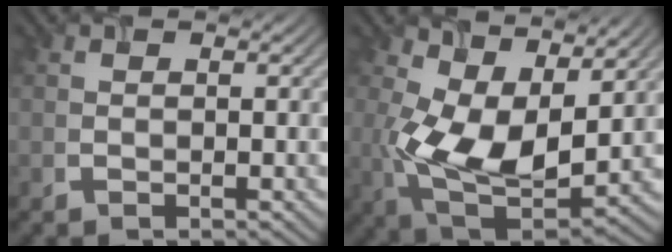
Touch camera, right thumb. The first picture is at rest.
{"total": 11.3, "force": [2.8, 6.2, 9.1], "torque": [-0.191, -0.015, 0.052]}